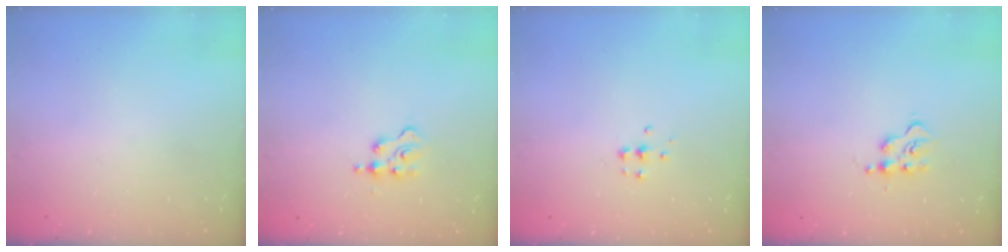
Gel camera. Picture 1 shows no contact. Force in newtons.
{"total": 2.2, "press": 2.1, "slide": 0.3}
{"total": 4.8, "press": 4.7, "slide": 0.4}
{"total": 3.6, "press": 3.5, "slide": 0.4}